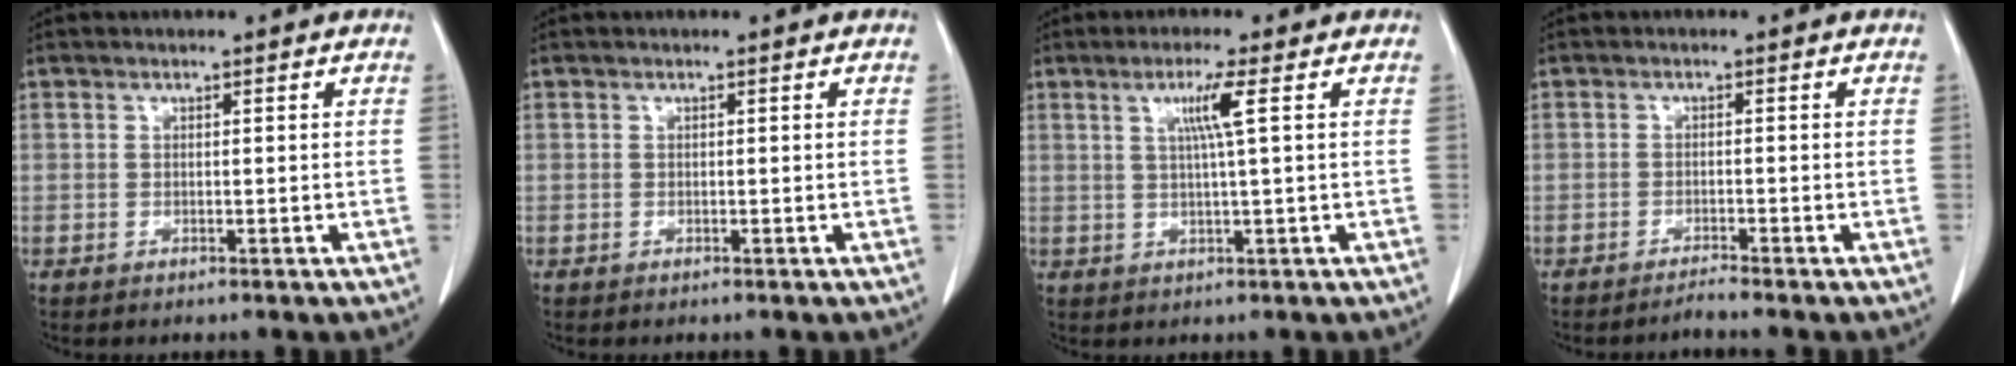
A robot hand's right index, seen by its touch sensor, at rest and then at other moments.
{"total": 0.0}
{"total": 4.2, "force": [1.3, -0.9, 3.8], "torque": [-0.075, -0.001, 0.025]}
{"total": 1.5, "force": [-1.4, -0.6, 0.2], "torque": [-0.002, -0.003, -0.024]}